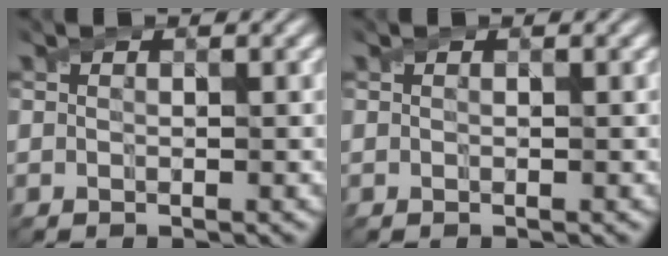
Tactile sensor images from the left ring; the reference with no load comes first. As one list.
[{"total": 0.0}]